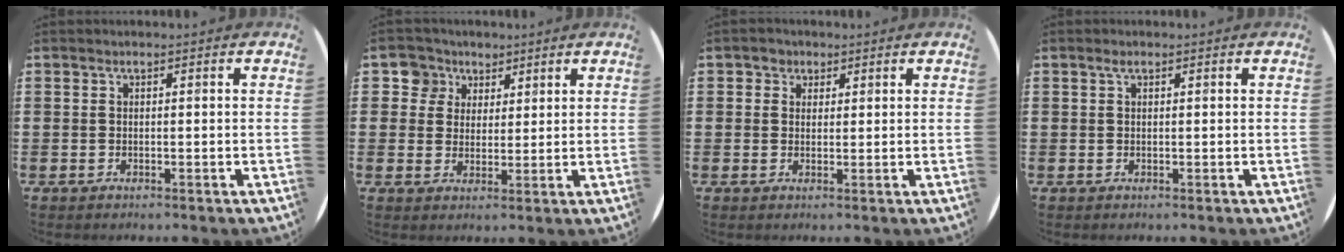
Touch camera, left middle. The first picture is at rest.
{"total": 4.8, "force": [3.0, 3.8, 0.1], "torque": [-0.018, 0.009, 0.055]}
{"total": 1.8, "force": [1.3, 1.2, 0.0], "torque": [0.005, 0.002, 0.022]}
{"total": 0.6, "force": [0.4, 0.3, 0.4], "torque": [-0.009, 0.003, 0.007]}